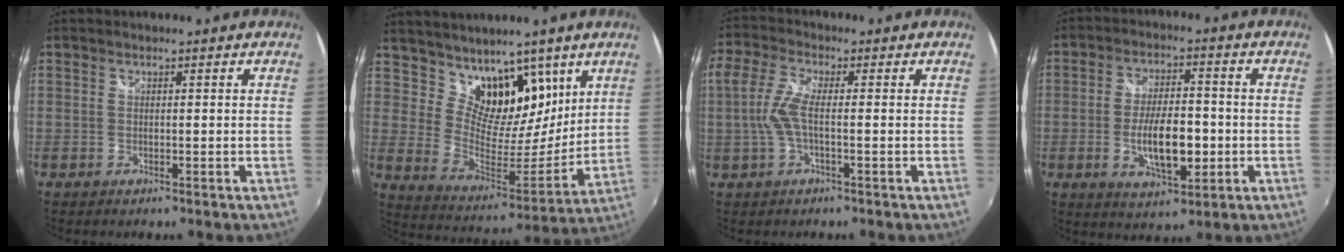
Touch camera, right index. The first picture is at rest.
{"total": 15.6, "force": [9.8, 9.5, 7.7], "torque": [-0.120, -0.012, 0.173]}
{"total": 6.1, "force": [-0.7, 1.6, 5.8], "torque": [-0.131, 0.006, -0.013]}
{"total": 10.6, "force": [-2.3, 4.2, 9.5], "torque": [-0.175, -0.005, -0.031]}